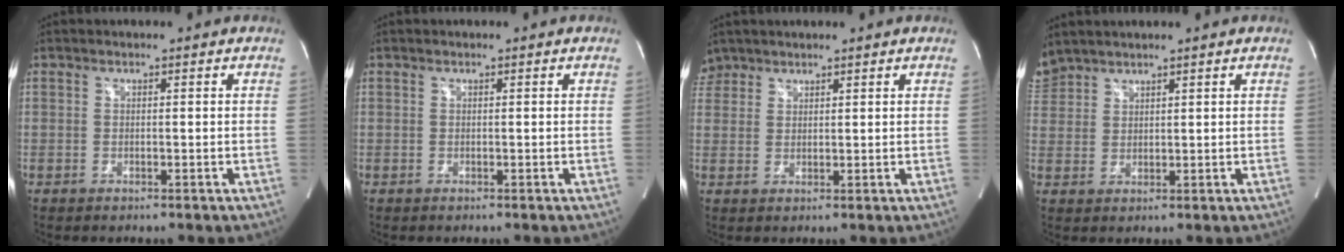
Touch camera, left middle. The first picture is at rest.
{"total": 0.0}
{"total": 3.5, "force": [2.8, 2.0, -0.2], "torque": [0.009, 0.011, 0.055]}
{"total": 4.0, "force": [3.8, 1.1, 0.2], "torque": [-0.019, 0.019, 0.085]}